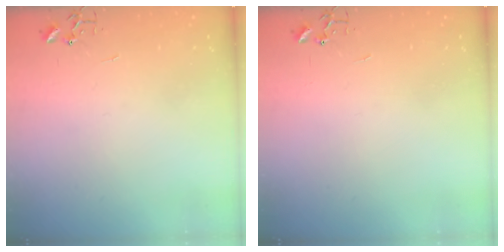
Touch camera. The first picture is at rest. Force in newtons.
{"total": 0.0}